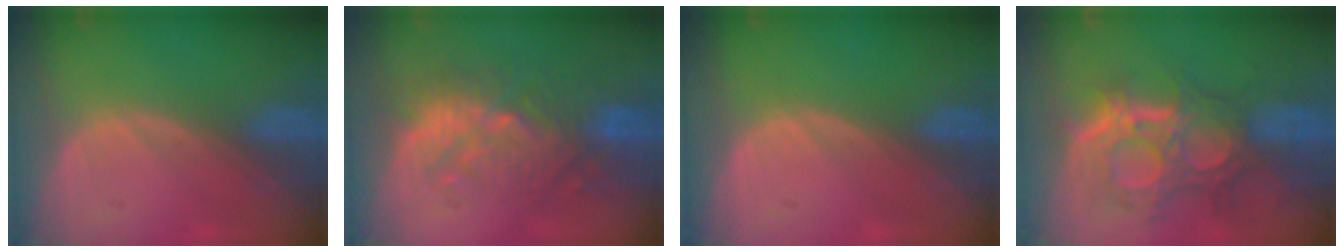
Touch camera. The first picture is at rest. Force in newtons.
{"total": 9.9, "press": 9.5, "slide": 2.5}
{"total": 0.0}
{"total": 11.3, "press": 10.4, "slide": 4.5}